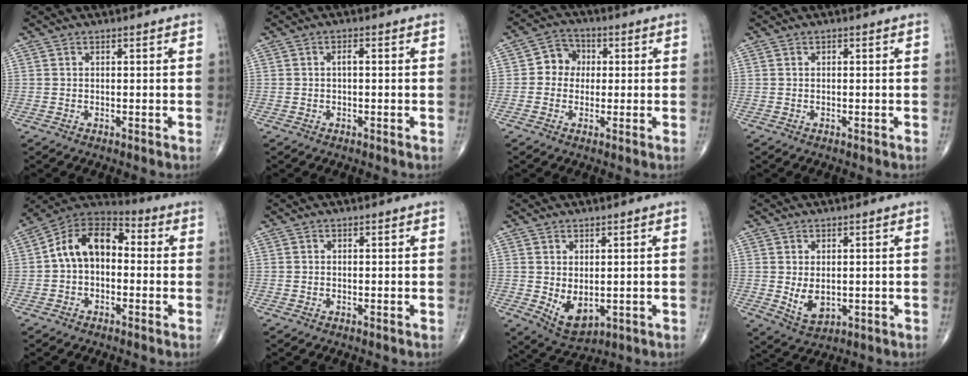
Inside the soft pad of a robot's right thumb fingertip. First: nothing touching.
{"total": 1.1, "force": [-0.1, 0.5, 1.0], "torque": [-0.018, 0.002, -0.004]}
{"total": 5.7, "force": [0.3, 5.1, 2.5], "torque": [-0.013, 0.013, -0.009]}
{"total": 0.0}
{"total": 12.1, "force": [0.1, 8.2, 9.0], "torque": [-0.131, 0.041, -0.018]}
{"total": 0.0}
{"total": 6.4, "force": [-0.4, 3.8, 5.1], "torque": [-0.075, -0.011, 0.013]}
{"total": 5.2, "force": [0.0, 3.3, 4.0], "torque": [-0.062, -0.014, 0.013]}